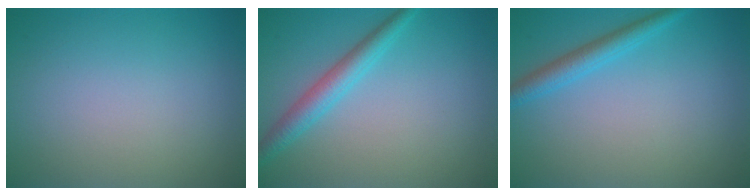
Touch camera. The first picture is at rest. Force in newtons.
{"total": 2.9, "press": 2.9, "slide": 0.1}
{"total": 2.5, "press": 2.5, "slide": 0.1}